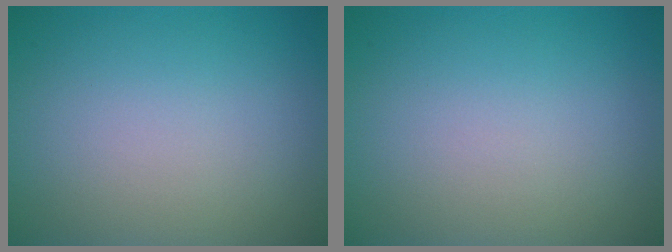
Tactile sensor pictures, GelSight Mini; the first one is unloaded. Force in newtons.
{"total": 0.0}